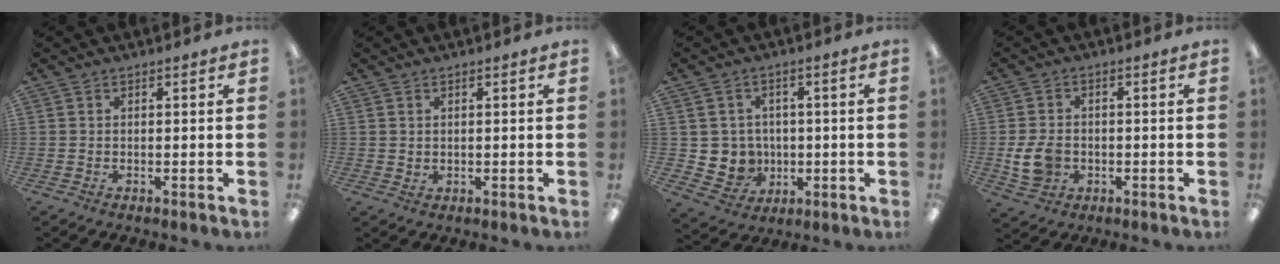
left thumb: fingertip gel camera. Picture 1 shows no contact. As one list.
[{"total": 1.3, "force": [0.9, 0.9, 0.2], "torque": [0.003, -0.001, 0.014]}, {"total": 6.2, "force": [0.7, 6.1, 0.2], "torque": [-0.019, -0.001, 0.025]}, {"total": 7.3, "force": [-1.3, 5.7, 4.4], "torque": [-0.077, 0.005, -0.022]}]